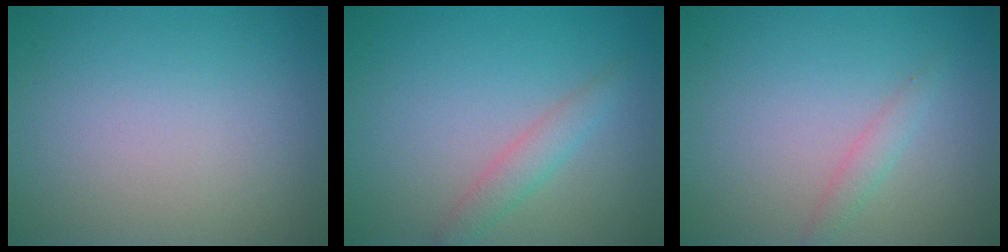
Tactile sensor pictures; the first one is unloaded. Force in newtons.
{"total": 2.0, "press": 2.0, "slide": 0.0}
{"total": 1.3, "press": 1.3, "slide": 0.0}